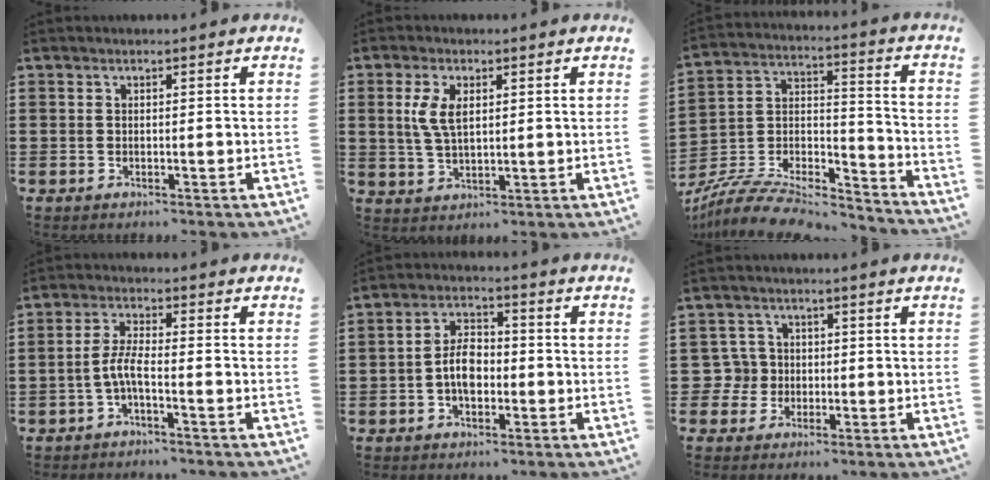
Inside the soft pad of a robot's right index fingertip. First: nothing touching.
{"total": 4.8, "force": [1.3, 1.9, 4.3], "torque": [-0.092, 0.006, 0.022]}
{"total": 8.1, "force": [-7.6, 1.7, 2.3], "torque": [-0.042, 0.005, -0.148]}
{"total": 3.7, "force": [-1.6, 0.0, 3.3], "torque": [-0.077, -0.004, -0.037]}
{"total": 5.2, "force": [-1.0, 3.0, 4.1], "torque": [-0.084, -0.001, -0.024]}
{"total": 3.7, "force": [-0.5, 3.5, 1.0], "torque": [-0.045, 0.004, -0.013]}